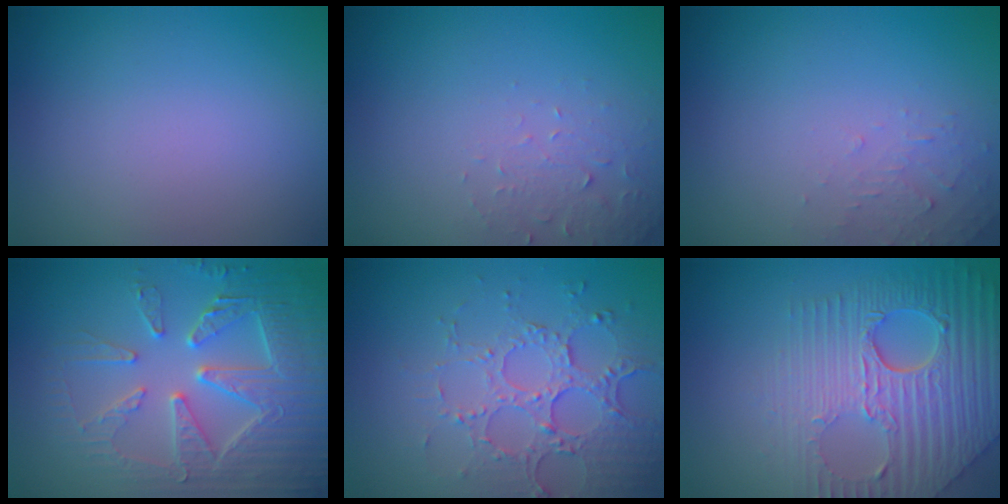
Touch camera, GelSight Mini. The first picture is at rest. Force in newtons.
{"total": 1.9, "press": 1.8, "slide": 0.4}
{"total": 1.4, "press": 1.4, "slide": 0.2}
{"total": 6.7, "press": 5.6, "slide": 3.7}
{"total": 5.2, "press": 3.8, "slide": 3.5}
{"total": 8.4, "press": 5.9, "slide": 6.0}